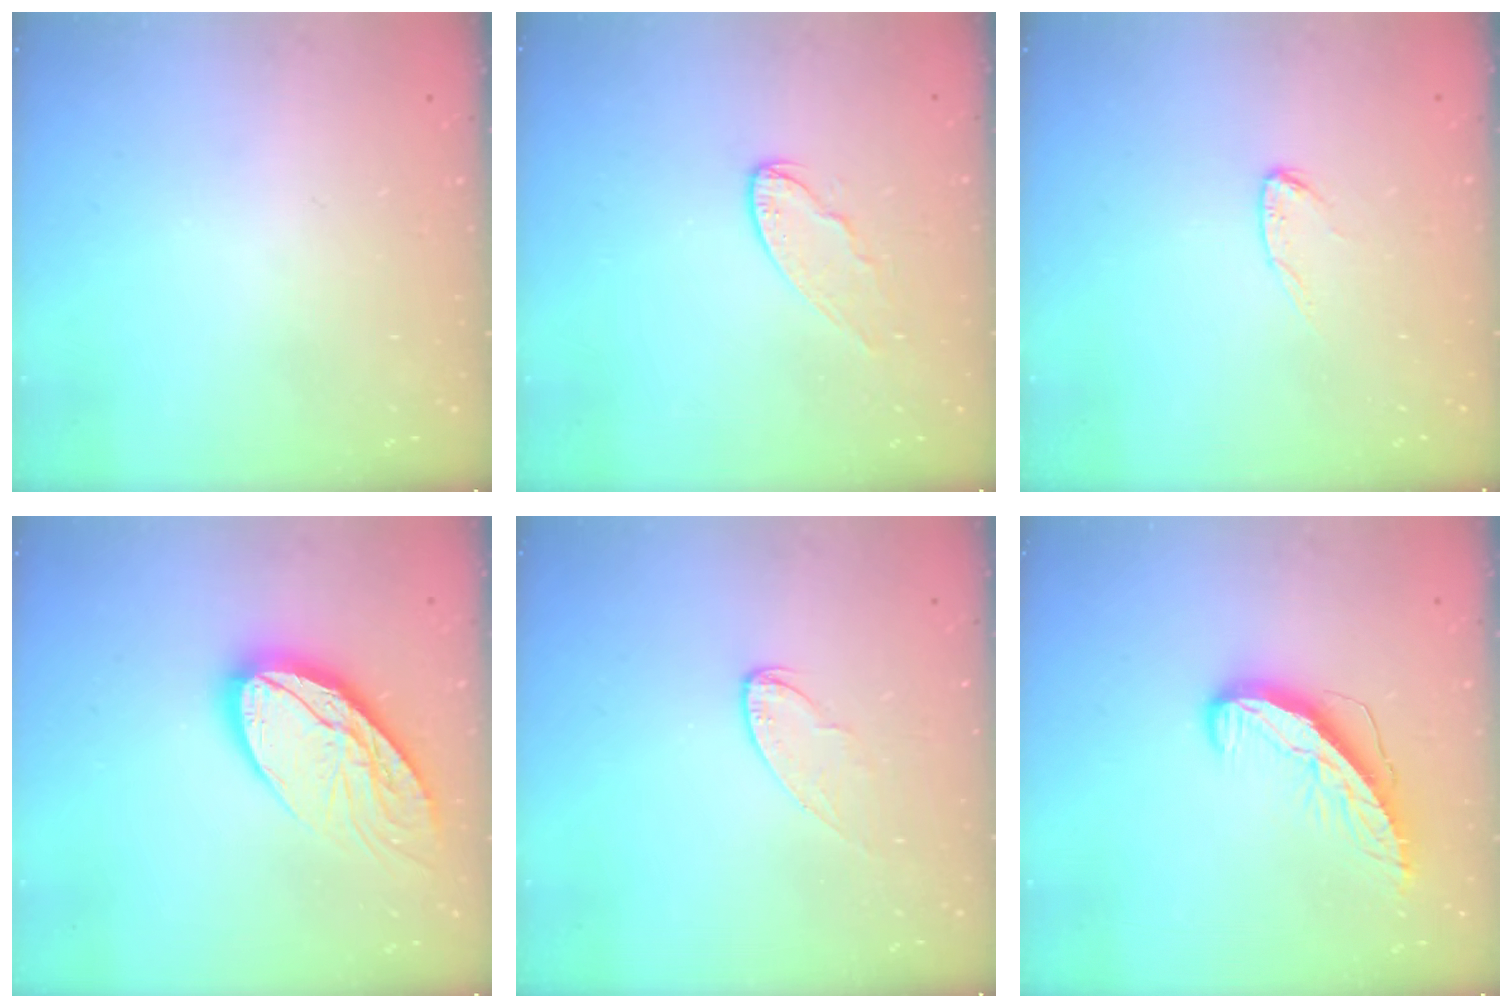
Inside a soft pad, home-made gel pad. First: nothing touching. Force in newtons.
{"total": 7.4, "press": 7.4, "slide": 0.6}
{"total": 4.4, "press": 4.4, "slide": 0.3}
{"total": 16.7, "press": 16.7, "slide": 1.2}
{"total": 4.9, "press": 4.9, "slide": 0.4}
{"total": 9.5, "press": 9.5, "slide": 0.5}